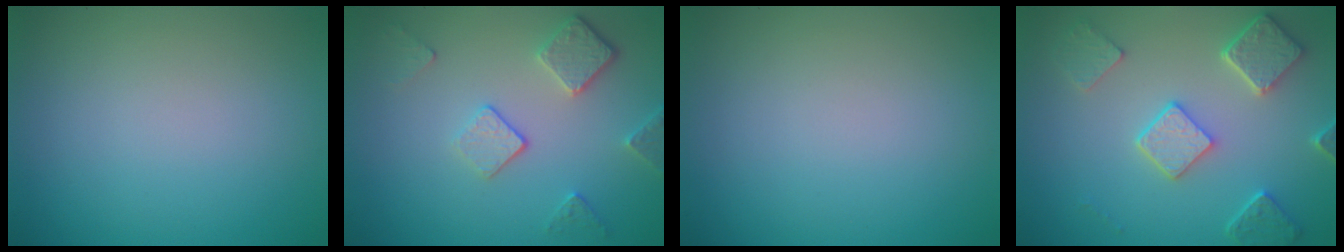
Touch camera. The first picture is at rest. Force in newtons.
{"total": 3.6, "press": 2.8, "slide": 2.2}
{"total": 0.0}
{"total": 4.8, "press": 3.9, "slide": 2.9}